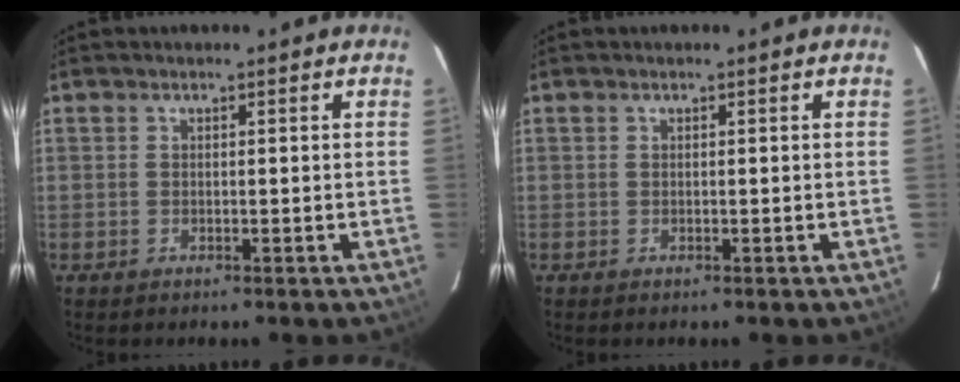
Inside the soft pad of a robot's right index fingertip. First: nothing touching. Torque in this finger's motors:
{"motor_torque": [0.11, -0.03, 0.04, 0.01]}